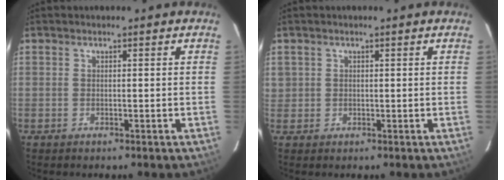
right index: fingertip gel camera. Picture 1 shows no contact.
{"total": 1.4, "force": [0.4, 1.3, 0.2], "torque": [0.008, 0.006, 0.005]}